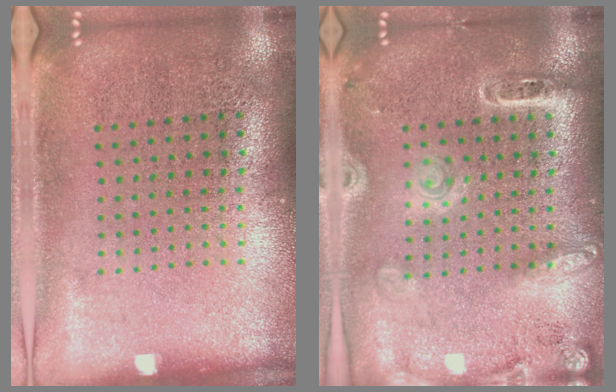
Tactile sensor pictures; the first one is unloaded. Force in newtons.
{"total": 1.8, "press": 1.7, "slide": 0.7}